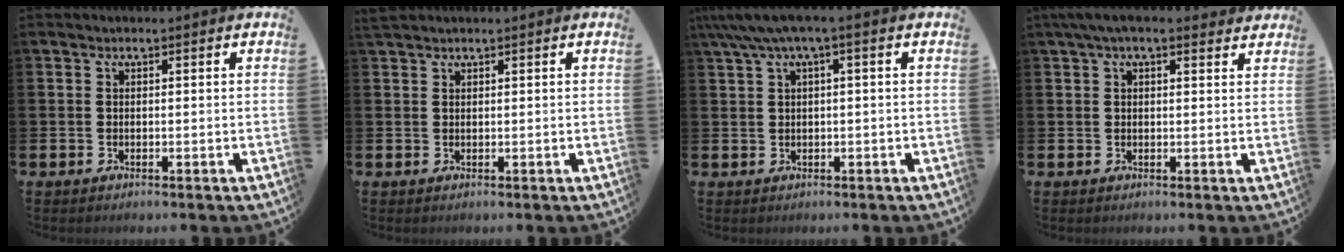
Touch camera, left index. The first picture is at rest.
{"total": 1.2, "force": [1.1, 0.3, 0.2], "torque": [-0.001, 0.001, 0.020]}
{"total": 3.5, "force": [1.2, 0.4, 3.2], "torque": [-0.063, 0.001, 0.021]}
{"total": 3.3, "force": [2.6, 1.0, 1.7], "torque": [-0.036, -0.001, 0.046]}